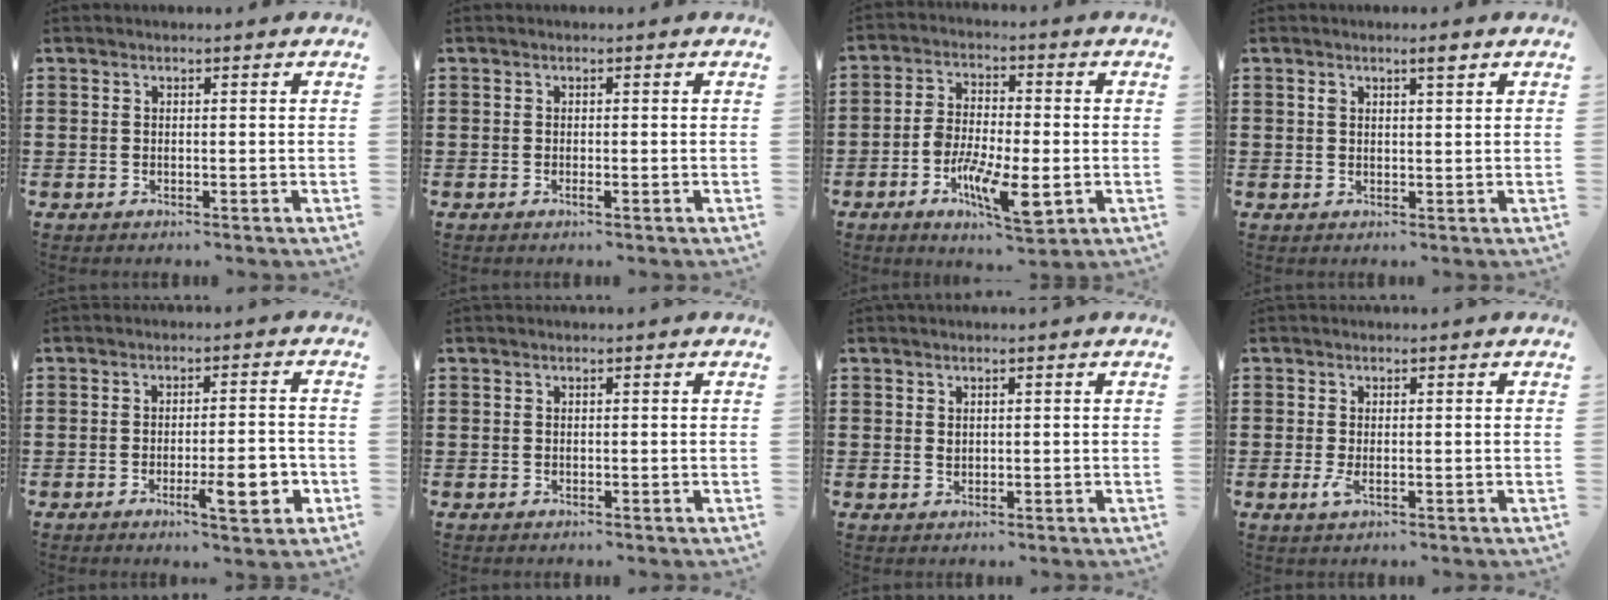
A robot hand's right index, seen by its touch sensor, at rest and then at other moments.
{"total": 0.6, "force": [-0.2, -0.1, 0.5], "torque": [-0.011, -0.006, -0.002]}
{"total": 9.0, "force": [-3.4, 3.3, 7.6], "torque": [-0.158, -0.003, -0.062]}
{"total": 1.9, "force": [1.1, 0.4, 1.5], "torque": [-0.023, -0.001, 0.017]}
{"total": 7.8, "force": [-2.8, 2.0, 7.0], "torque": [-0.088, -0.008, -0.042]}
{"total": 0.0}
{"total": 0.8, "force": [0.4, 0.5, 0.5], "torque": [-0.011, 0.001, 0.008]}
{"total": 1.8, "force": [-0.3, 0.5, 1.7], "torque": [-0.046, -0.010, -0.009]}